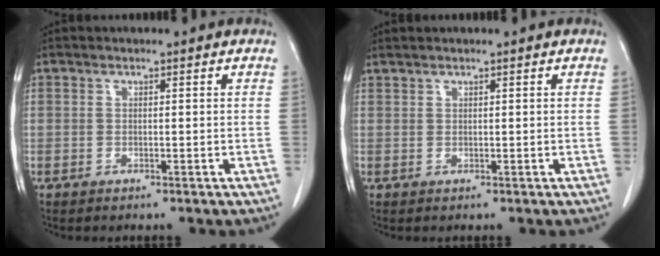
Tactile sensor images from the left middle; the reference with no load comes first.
{"total": 0.6, "force": [0.6, 0.0, 0.0], "torque": [-0.005, 0.005, 0.016]}